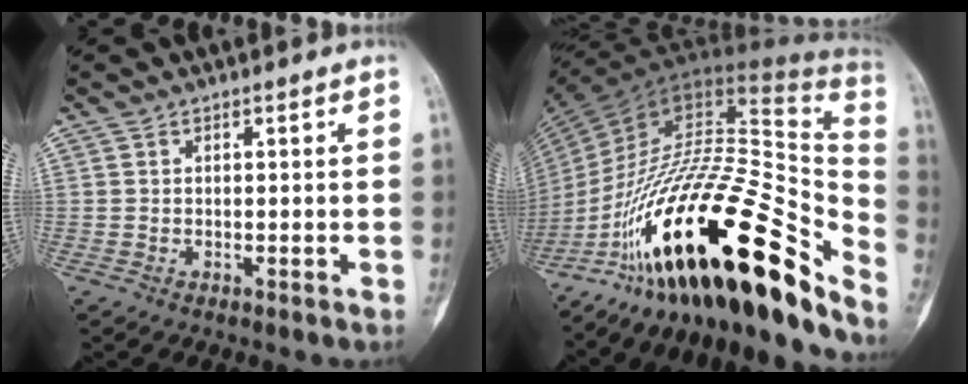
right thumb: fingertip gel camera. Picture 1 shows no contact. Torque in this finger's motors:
{"motor_torque": [2.65, 2.36, 2.19, -0.59, 1.04]}